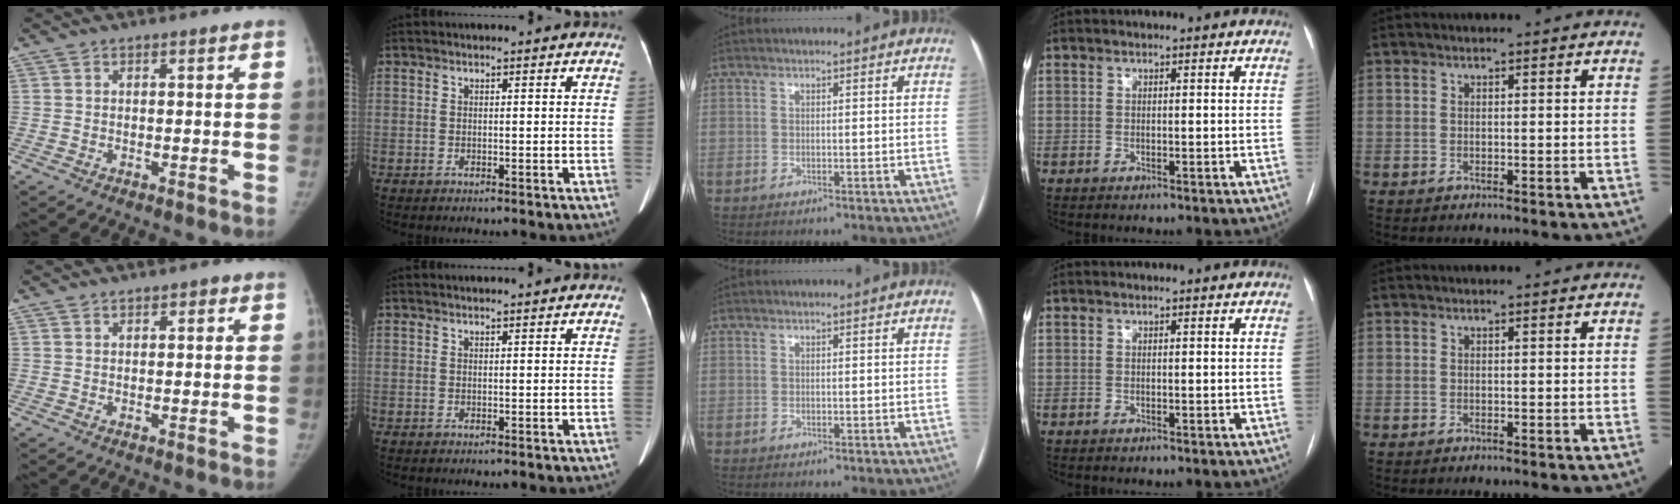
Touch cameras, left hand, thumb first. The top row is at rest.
{"thumb": {"total": 1.2, "force": [0.7, 0.7, 0.6], "torque": [0.002, -0.001, 0.006]}, "index": {"total": 2.0, "force": [1.8, 0.2, 0.8], "torque": [-0.007, 0.022, 0.025]}}